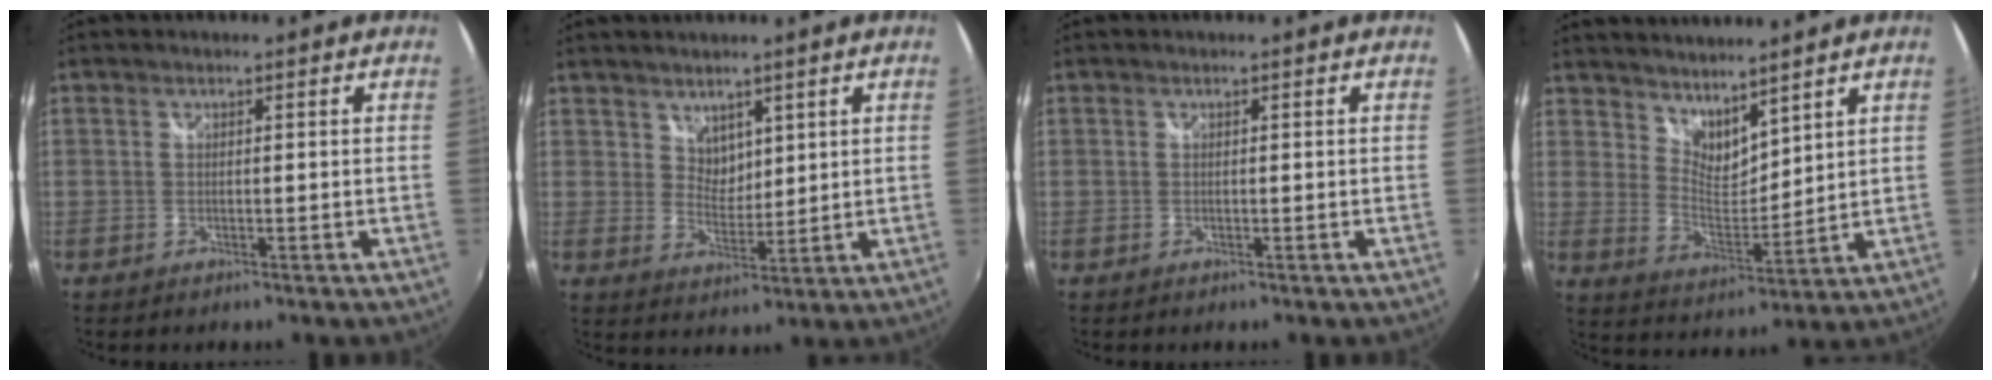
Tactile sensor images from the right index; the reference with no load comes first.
{"total": 4.0, "force": [2.8, 2.7, 1.1], "torque": [-0.008, 0.002, 0.054]}
{"total": 0.0}
{"total": 7.9, "force": [6.8, 2.7, 3.0], "torque": [-0.044, -0.004, 0.127]}